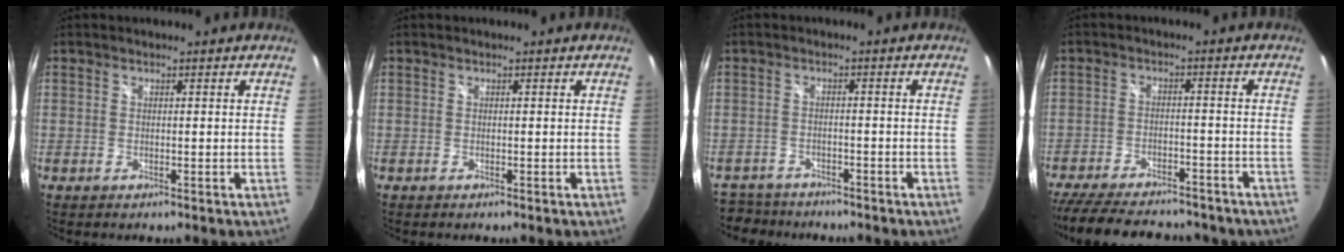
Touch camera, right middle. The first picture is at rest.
{"total": 0.0}
{"total": 8.3, "force": [-7.2, 3.7, 1.6], "torque": [-0.059, -0.005, -0.119]}
{"total": 22.1, "force": [-17.8, 8.1, 10.4], "torque": [-0.216, -0.021, -0.248]}